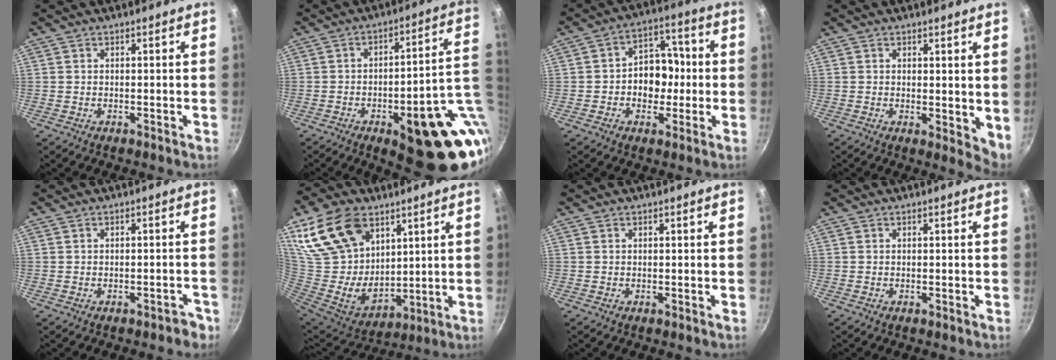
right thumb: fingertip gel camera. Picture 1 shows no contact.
{"total": 21.9, "force": [-4.4, 7.6, 20.1], "torque": [-0.203, 0.009, -0.046]}
{"total": 10.9, "force": [-0.7, 8.5, 6.8], "torque": [-0.042, 0.022, -0.022]}
{"total": 4.8, "force": [1.3, 2.4, 3.9], "torque": [-0.044, -0.006, 0.020]}
{"total": 2.4, "force": [-1.7, 1.1, 1.3], "torque": [0.000, 0.033, -0.005]}
{"total": 23.0, "force": [11.9, 15.2, 12.5], "torque": [-0.221, -0.043, 0.240]}
{"total": 0.0}
{"total": 0.0}